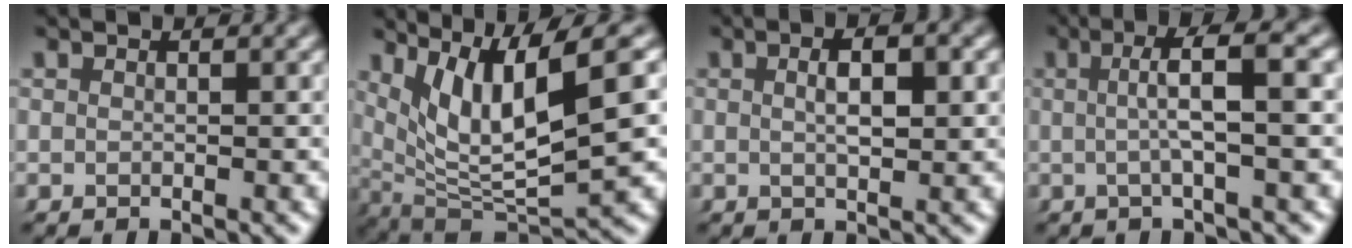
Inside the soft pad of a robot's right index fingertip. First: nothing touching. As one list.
[{"total": 11.5, "force": [2.2, 6.6, 9.2], "torque": [-0.155, -0.005, 0.038]}, {"total": 3.3, "force": [0.4, 1.2, 3.0], "torque": [-0.039, 0.006, 0.003]}, {"total": 3.9, "force": [0.3, -0.2, 3.8], "torque": [-0.061, 0.016, 0.000]}]